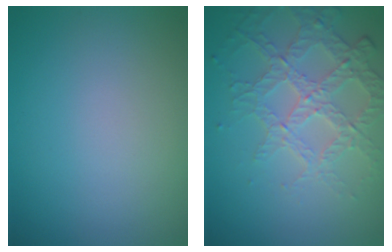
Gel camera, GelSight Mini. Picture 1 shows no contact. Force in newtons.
{"total": 3.8, "press": 3.5, "slide": 1.3}